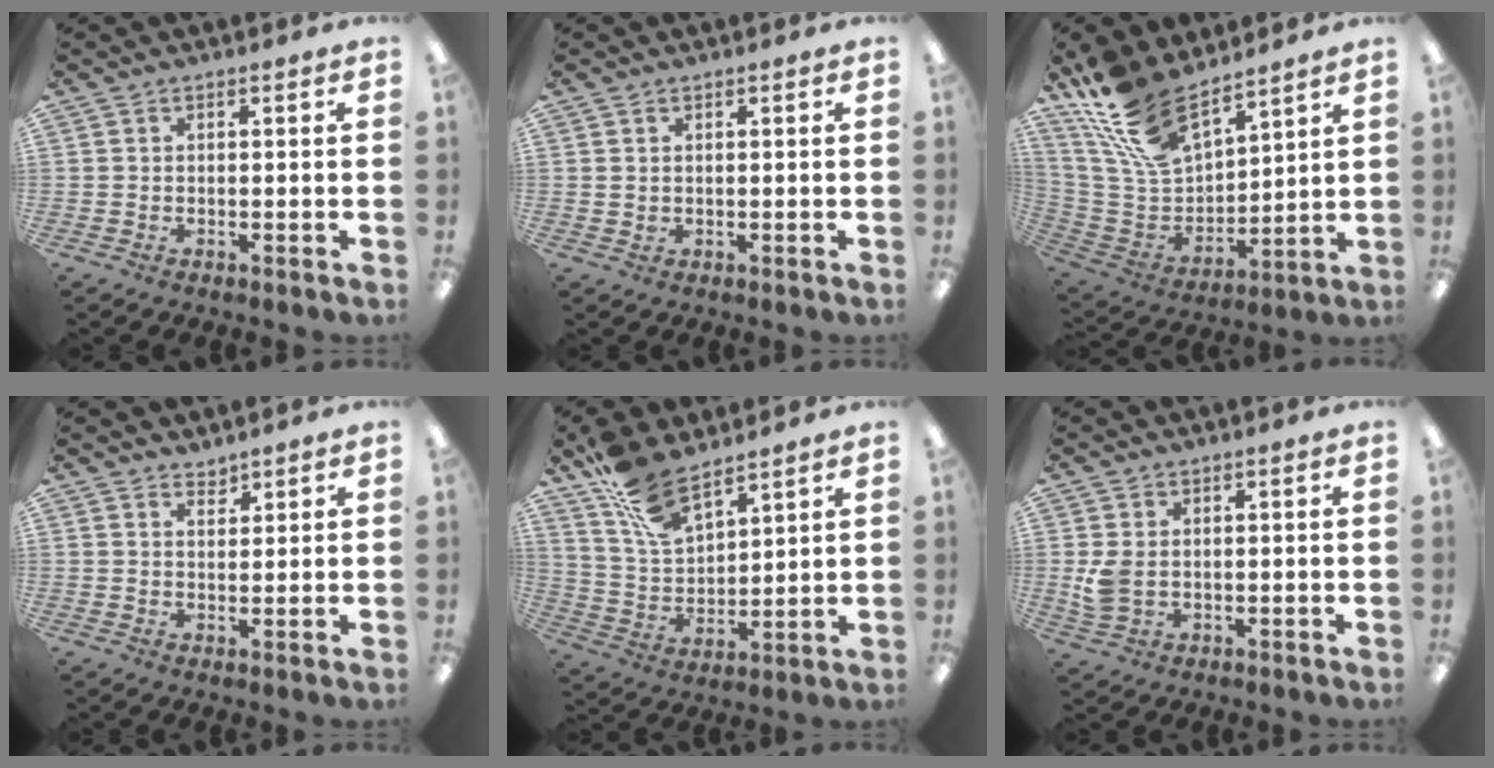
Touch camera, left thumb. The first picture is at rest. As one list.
[{"total": 1.0, "force": [0.6, 0.6, 0.4], "torque": [-0.009, 0.002, 0.011]}, {"total": 18.2, "force": [14.0, 7.5, 8.9], "torque": [-0.206, -0.075, 0.261]}, {"total": 2.4, "force": [2.3, 0.7, -0.1], "torque": [0.007, -0.016, 0.042]}, {"total": 13.0, "force": [10.0, 5.4, 6.3], "torque": [-0.137, -0.046, 0.191]}, {"total": 4.8, "force": [0.5, 3.3, 3.4], "torque": [-0.077, -0.004, 0.005]}]